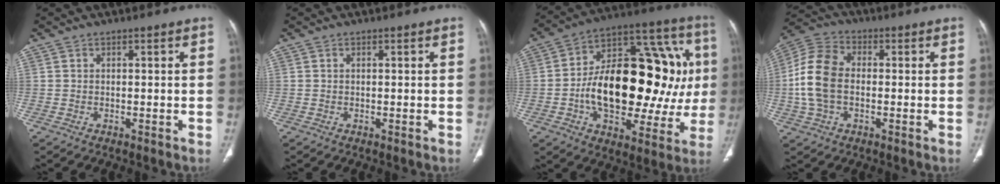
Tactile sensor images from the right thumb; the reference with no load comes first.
{"total": 0.0}
{"total": 32.0, "force": [0.4, 16.4, 27.5], "torque": [-0.395, 0.043, 0.015]}
{"total": 12.1, "force": [-0.7, 8.0, 9.0], "torque": [-0.186, 0.026, -0.019]}